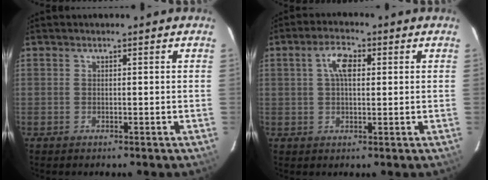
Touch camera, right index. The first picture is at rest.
{"total": 5.0, "force": [1.2, 2.4, 4.2], "torque": [-0.077, 0.015, 0.023]}